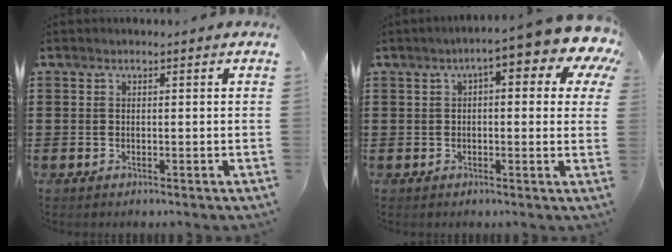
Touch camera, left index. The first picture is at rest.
{"total": 8.4, "force": [4.3, 2.0, 7.0], "torque": [-0.100, -0.025, 0.061]}